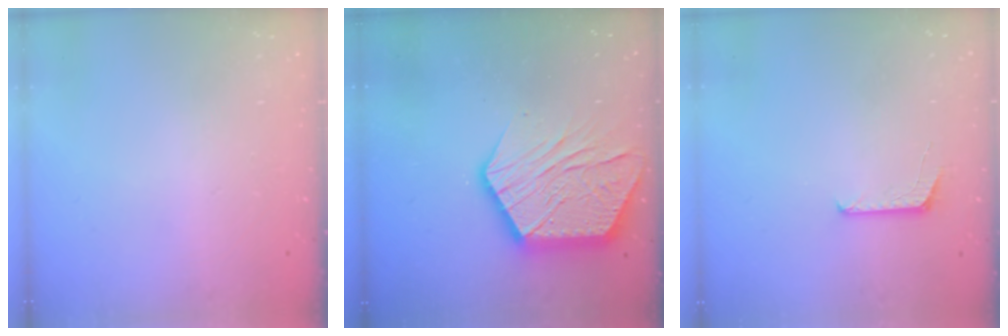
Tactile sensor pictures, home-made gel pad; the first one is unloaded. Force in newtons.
{"total": 19.2, "press": 19.1, "slide": 1.5}
{"total": 6.1, "press": 6.1, "slide": 0.6}